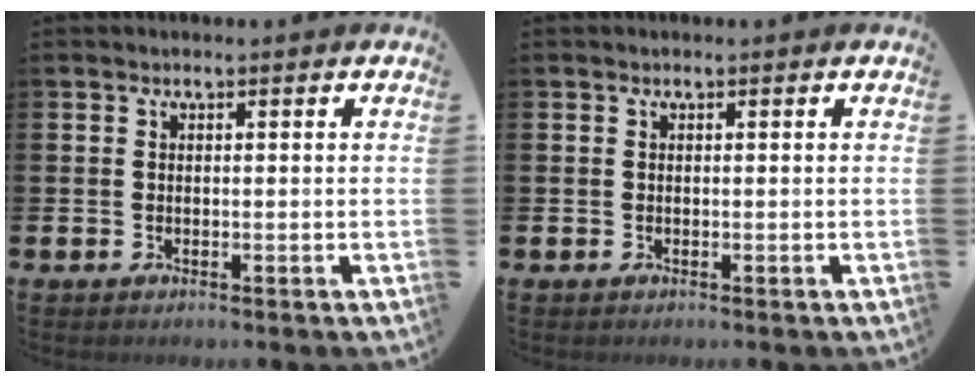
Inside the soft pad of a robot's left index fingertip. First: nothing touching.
{"total": 0.0}